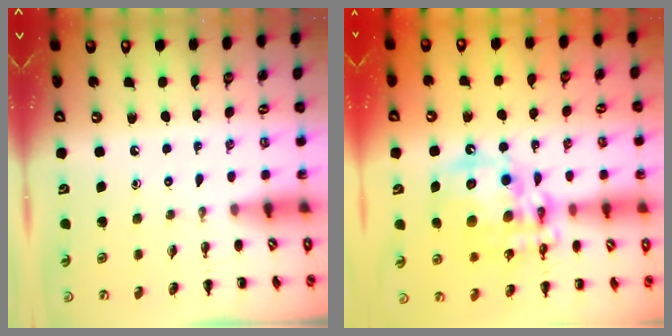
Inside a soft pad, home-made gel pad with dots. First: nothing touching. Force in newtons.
{"total": 17.0, "press": 16.6, "slide": 3.6}